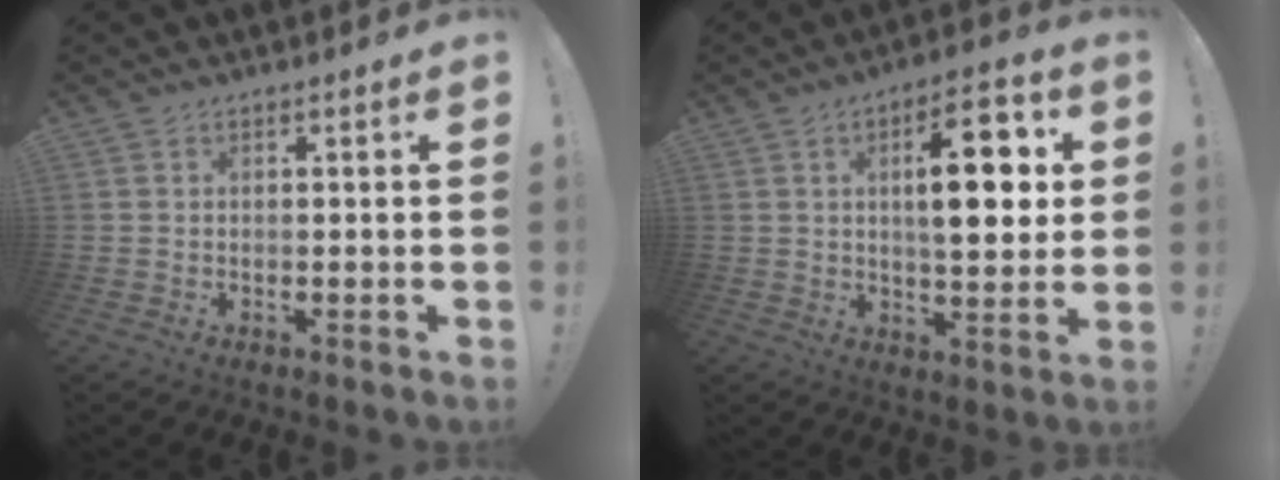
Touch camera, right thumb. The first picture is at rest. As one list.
[{"total": 15.1, "force": [3.3, 5.6, 13.6], "torque": [-0.193, 0.001, 0.046]}]